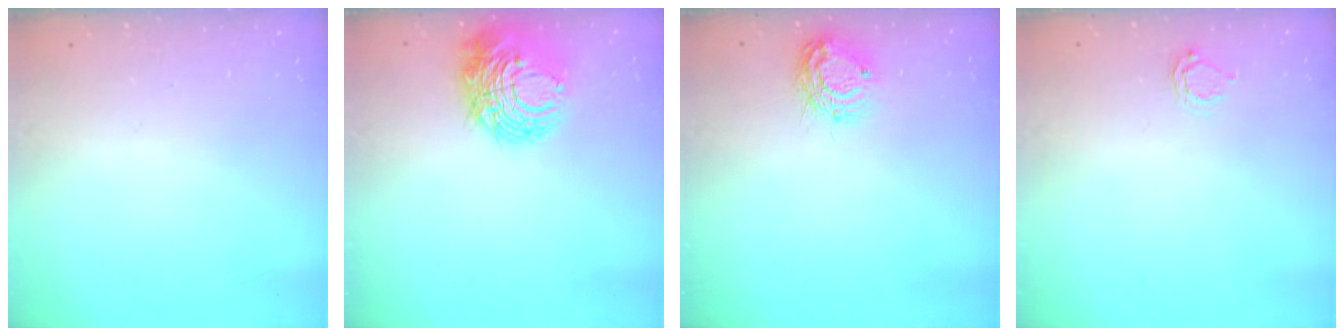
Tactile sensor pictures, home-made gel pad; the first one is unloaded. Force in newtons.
{"total": 13.4, "press": 13.4, "slide": 1.5}
{"total": 9.6, "press": 9.6, "slide": 0.8}
{"total": 3.8, "press": 3.8, "slide": 0.7}